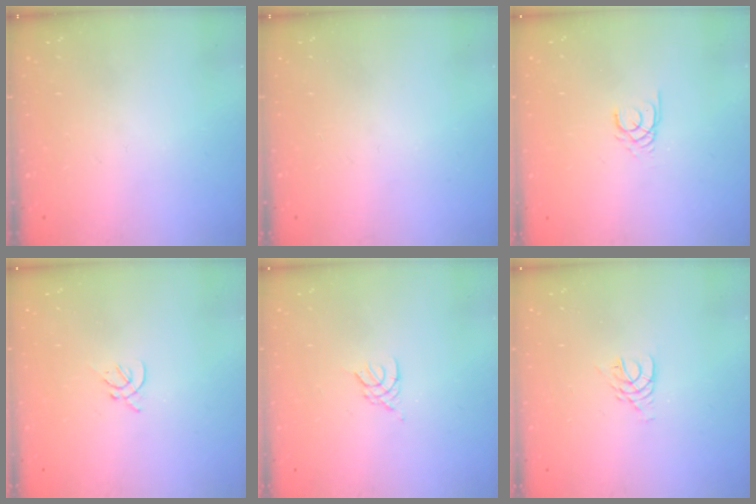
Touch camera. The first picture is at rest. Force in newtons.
{"total": 0.0}
{"total": 2.2, "press": 2.2, "slide": 0.2}
{"total": 2.0, "press": 1.9, "slide": 0.5}
{"total": 2.4, "press": 2.3, "slide": 0.5}
{"total": 4.4, "press": 4.4, "slide": 0.6}